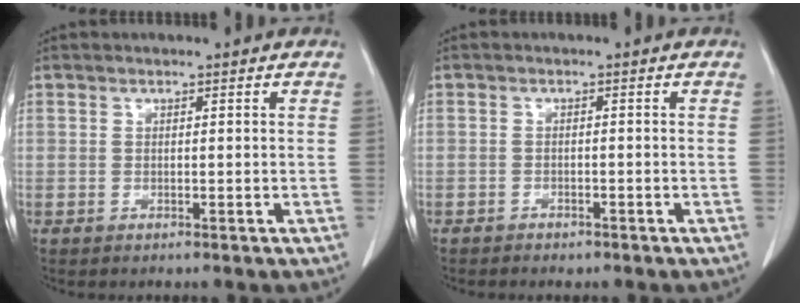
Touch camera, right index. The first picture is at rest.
{"total": 1.8, "force": [-1.4, 1.0, 0.4], "torque": [-0.008, 0.003, -0.018]}